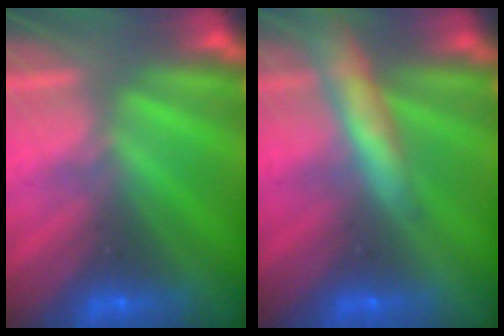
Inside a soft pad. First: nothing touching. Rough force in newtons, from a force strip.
{"total": 6.4}